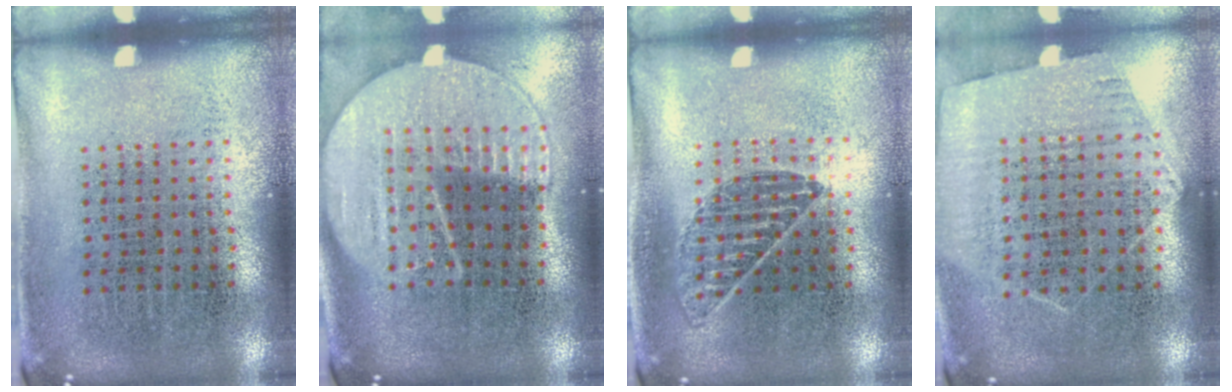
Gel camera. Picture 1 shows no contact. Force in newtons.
{"total": 2.0, "press": 1.7, "slide": 1.0}
{"total": 0.9, "press": 0.8, "slide": 0.3}
{"total": 1.2, "press": 1.1, "slide": 0.5}